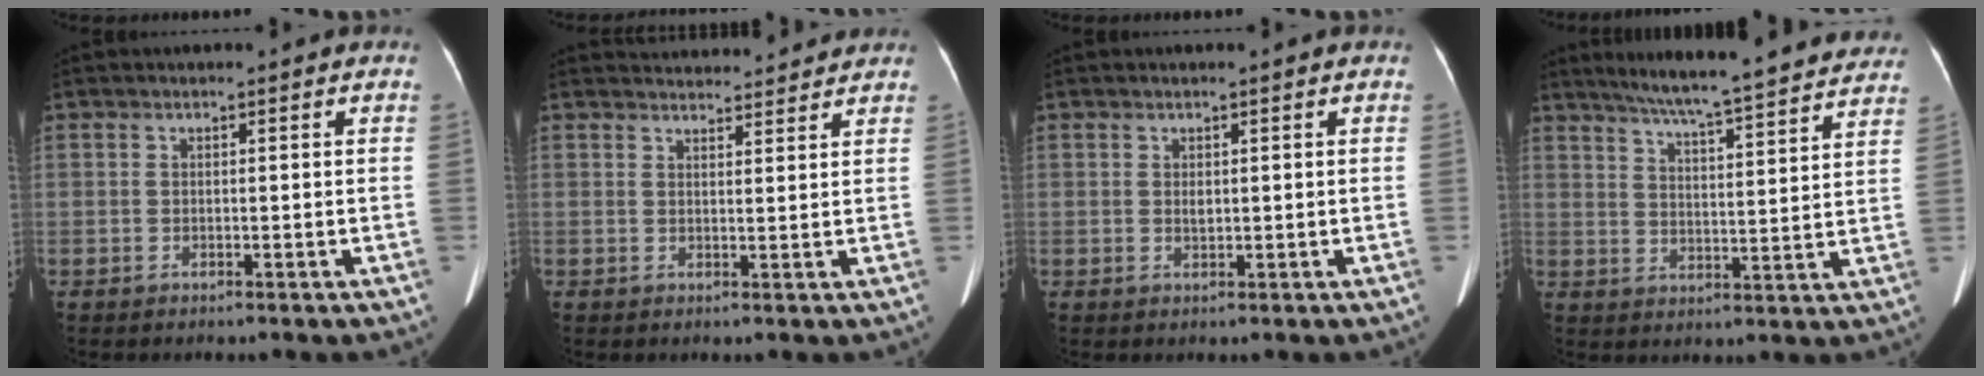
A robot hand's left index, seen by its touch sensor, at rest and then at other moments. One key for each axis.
{"total": 7.7, "fx": 7.5, "fy": 1.7, "fz": 0.9, "tx": -0.004, "ty": 0.023, "tz": 0.086}
{"total": 0.8, "fx": 0.2, "fy": 0.4, "fz": 0.6, "tx": -0.014, "ty": 0.000, "tz": 0.007}
{"total": 23.4, "fx": 21.0, "fy": 1.8, "fz": 10.3, "tx": -0.157, "ty": -0.014, "tz": 0.269}